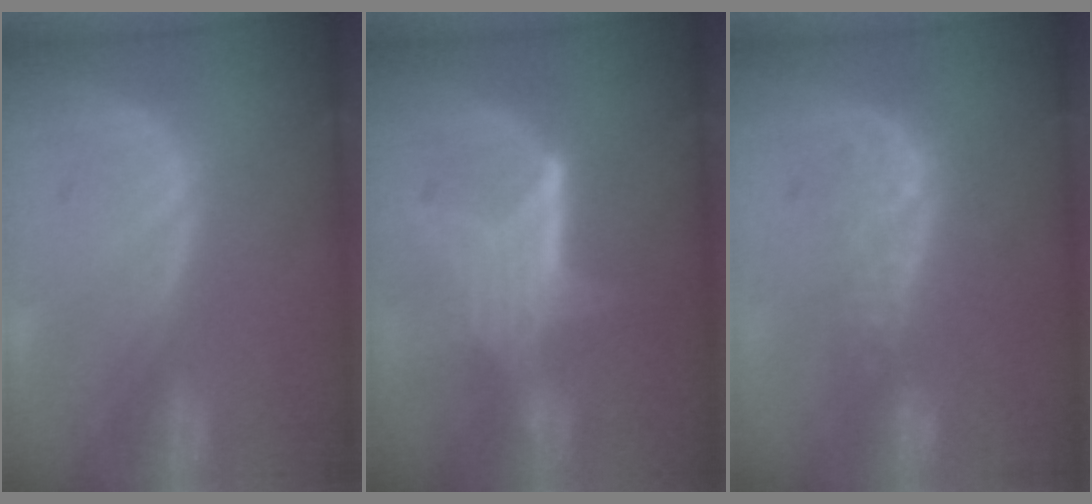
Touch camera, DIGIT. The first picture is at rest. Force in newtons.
{"total": 6.6, "press": 5.9, "slide": 3.1}
{"total": 7.6, "press": 7.3, "slide": 2.3}